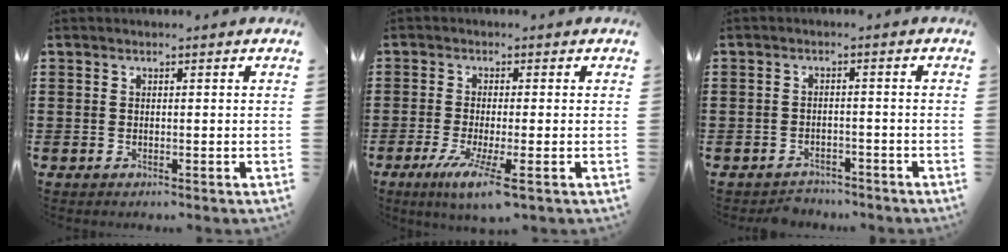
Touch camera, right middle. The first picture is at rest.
{"total": 5.4, "force": [-2.3, 0.2, 4.9], "torque": [-0.103, -0.023, -0.040]}
{"total": 2.2, "force": [-2.1, 0.6, -0.1], "torque": [-0.005, 0.000, -0.048]}